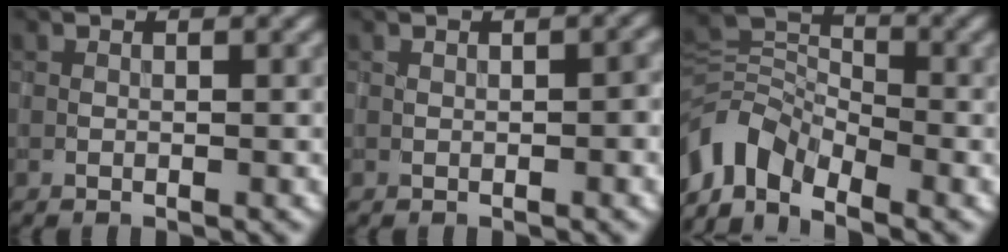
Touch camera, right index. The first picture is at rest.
{"total": 1.2, "force": [-0.1, 0.7, 1.0], "torque": [-0.014, 0.001, 0.001]}
{"total": 6.4, "force": [-3.9, 3.9, 3.1], "torque": [-0.057, 0.002, -0.088]}